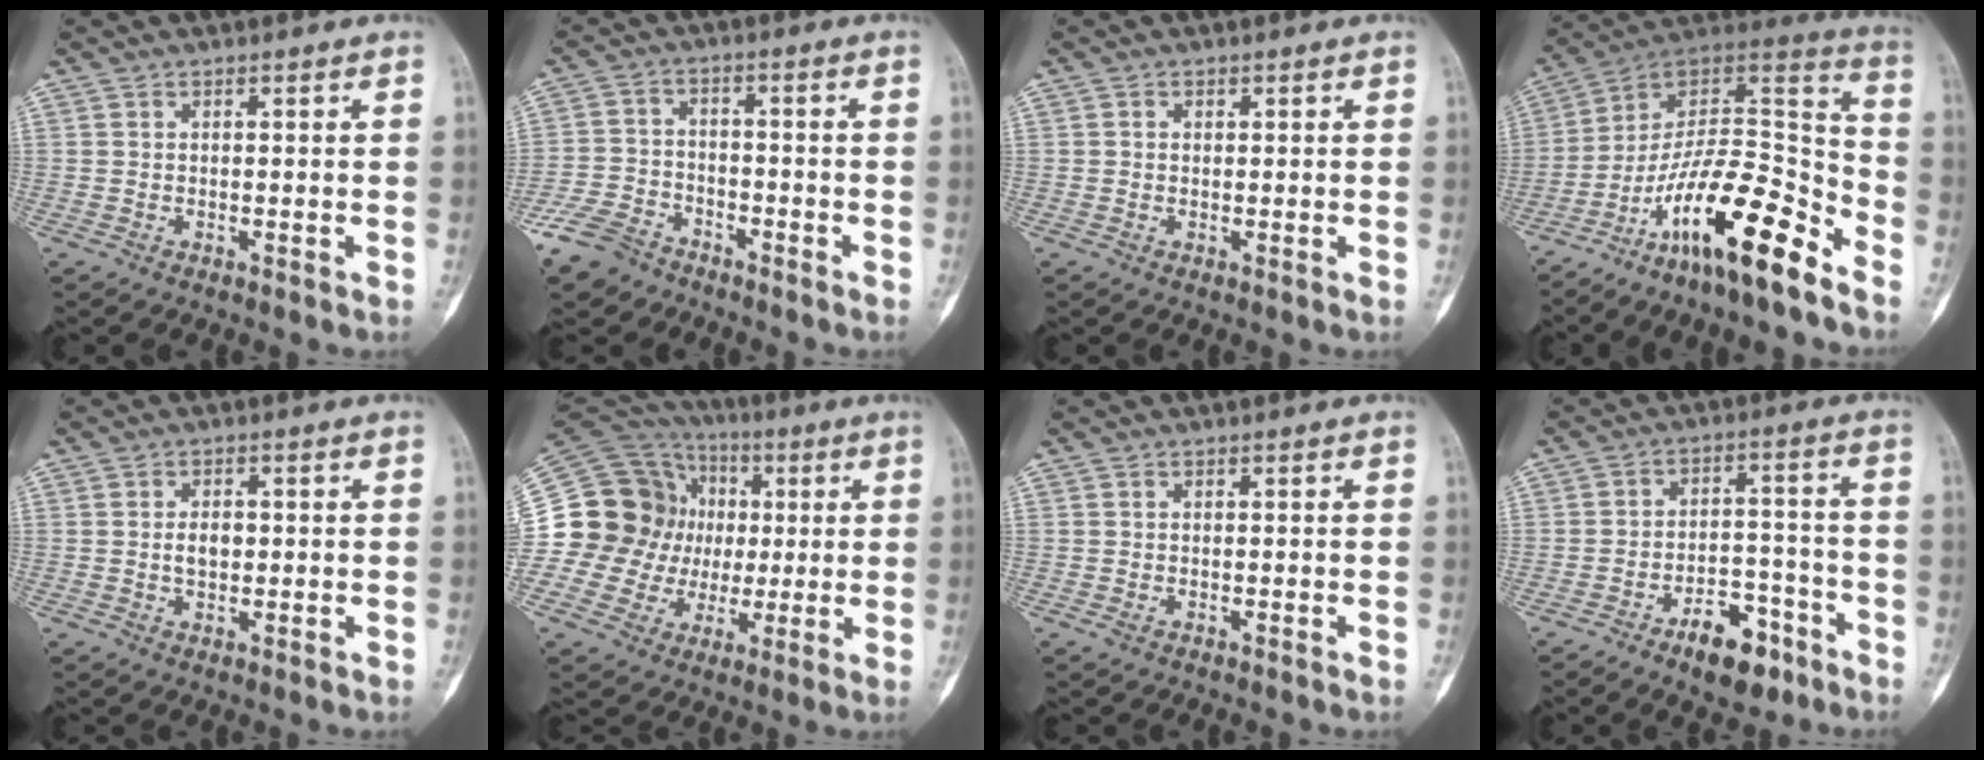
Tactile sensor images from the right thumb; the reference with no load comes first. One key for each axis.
{"total": 8.1, "fx": -6.1, "fy": 4.7, "fz": 2.3, "tx": -0.049, "ty": 0.022, "tz": -0.120}
{"total": 0.6, "fx": 0.1, "fy": 0.5, "fz": 0.1, "tx": -0.001, "ty": 0.001, "tz": 0.004}
{"total": 20.6, "fx": -13.1, "fy": 5.0, "fz": 15.2, "tx": -0.256, "ty": 0.101, "tz": -0.220}
{"total": 3.2, "fx": 0.1, "fy": 2.1, "fz": 2.4, "tx": -0.035, "ty": 0.001, "tz": 0.000}
{"total": 22.6, "fx": 1.1, "fy": 20.4, "fz": 9.8, "tx": -0.168, "ty": 0.067, "tz": 0.036}
{"total": 0.7, "fx": -0.3, "fy": 0.5, "fz": 0.5, "tx": -0.015, "ty": -0.001, "tz": -0.004}
{"total": 9.9, "fx": -6.2, "fy": 5.2, "fz": 5.7, "tx": -0.060, "ty": 0.049, "tz": -0.092}